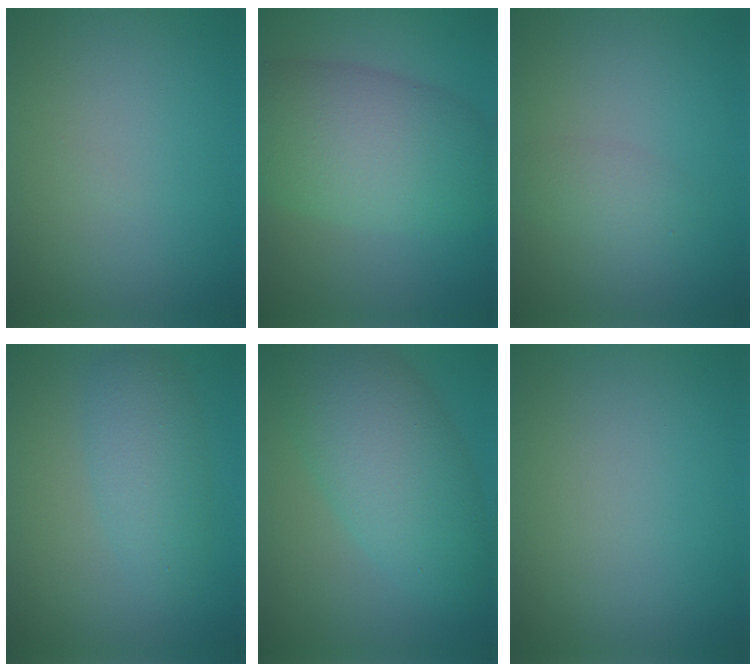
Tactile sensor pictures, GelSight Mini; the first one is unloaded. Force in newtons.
{"total": 9.2, "press": 9.2, "slide": 0.3}
{"total": 1.6, "press": 1.6, "slide": 0.1}
{"total": 3.5, "press": 3.5, "slide": 0.2}
{"total": 8.1, "press": 8.1, "slide": 0.3}
{"total": 0.0}